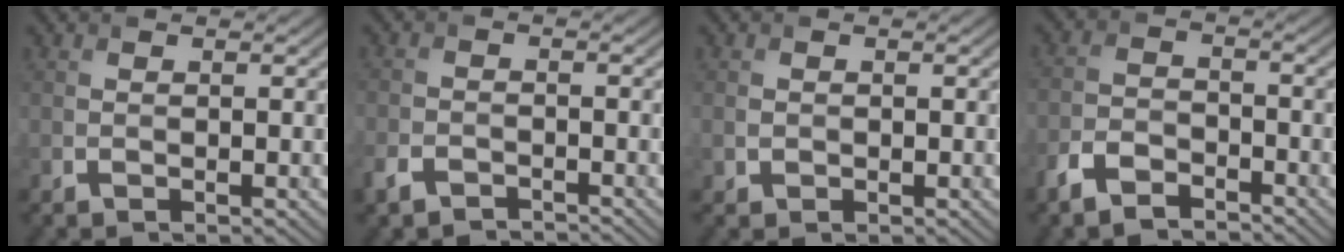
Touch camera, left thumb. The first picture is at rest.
{"total": 3.2, "force": [-2.6, 1.3, 1.3], "torque": [-0.027, -0.006, -0.056]}
{"total": 1.1, "force": [0.1, 1.0, 0.4], "torque": [-0.005, -0.002, 0.003]}
{"total": 4.9, "force": [-3.9, 1.9, 2.2], "torque": [-0.048, -0.002, -0.087]}